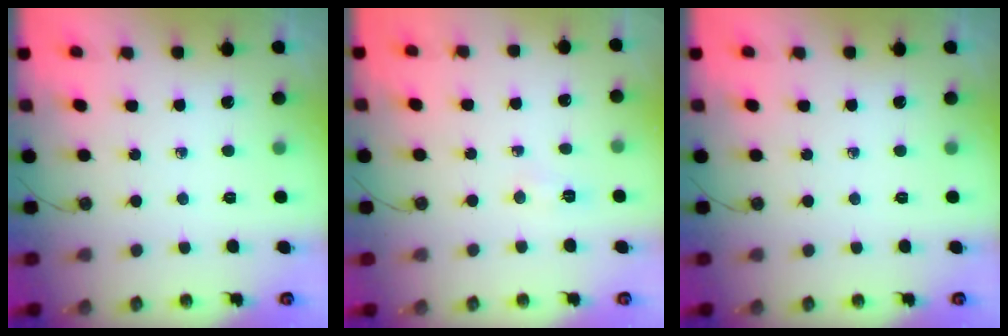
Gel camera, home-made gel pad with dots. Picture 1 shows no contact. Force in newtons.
{"total": 2.9, "press": 2.9, "slide": 0.3}
{"total": 0.0}